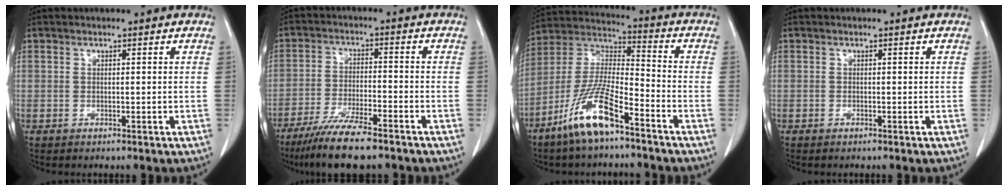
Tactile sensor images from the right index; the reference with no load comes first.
{"total": 10.5, "force": [-8.4, 1.1, 6.3], "torque": [-0.109, -0.026, -0.140]}
{"total": 13.0, "force": [-8.2, 2.3, 9.8], "torque": [-0.209, -0.014, -0.159]}
{"total": 0.0}